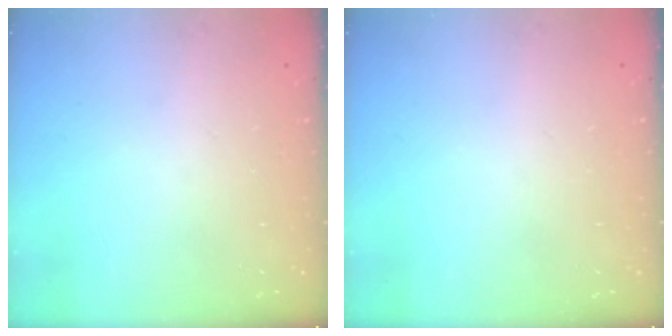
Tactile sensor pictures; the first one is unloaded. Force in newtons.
{"total": 0.0}